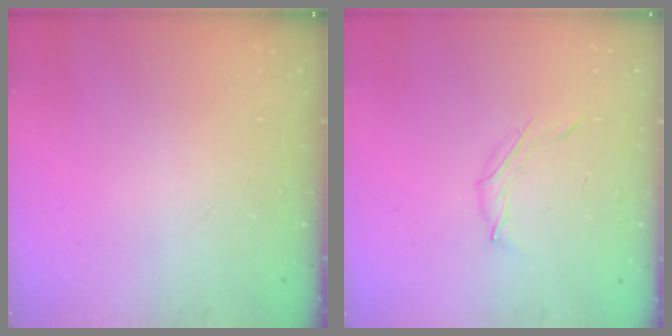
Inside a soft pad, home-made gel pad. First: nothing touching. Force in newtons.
{"total": 4.2, "press": 4.0, "slide": 1.2}